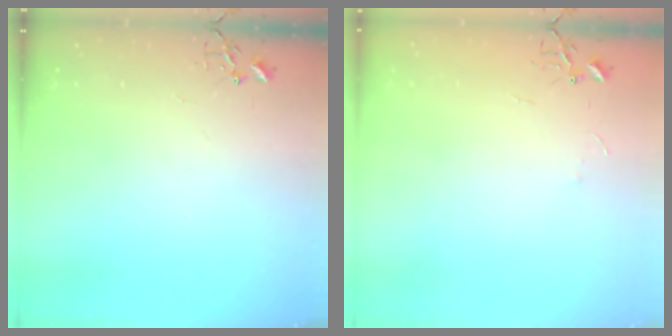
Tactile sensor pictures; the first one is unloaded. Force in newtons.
{"total": 3.2, "press": 3.2, "slide": 0.4}